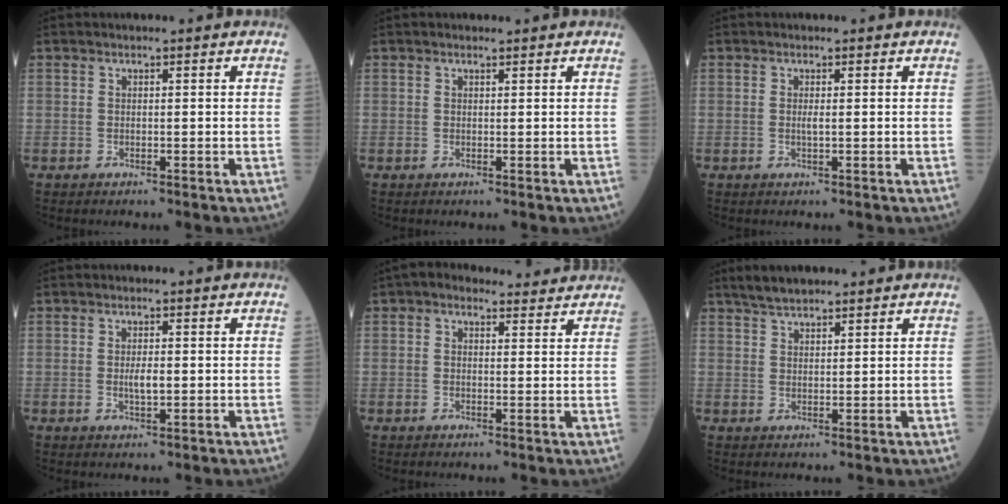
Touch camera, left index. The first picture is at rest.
{"total": 0.6, "force": [0.6, 0.1, 0.2], "torque": [-0.012, 0.000, 0.009]}
{"total": 0.8, "force": [0.1, 0.1, 0.8], "torque": [-0.020, -0.002, 0.001]}
{"total": 2.1, "force": [0.0, 0.6, 2.0], "torque": [-0.042, -0.001, 0.001]}
{"total": 5.7, "force": [4.8, 2.3, 1.8], "torque": [-0.023, 0.029, 0.062]}
{"total": 4.6, "force": [4.0, 1.0, 2.1], "torque": [-0.045, 0.021, 0.073]}